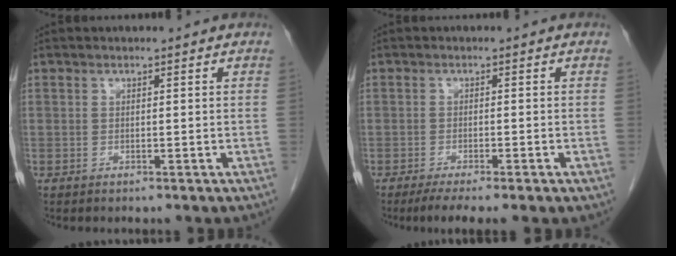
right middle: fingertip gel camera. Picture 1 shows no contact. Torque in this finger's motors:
{"motor_torque": [1.01, -0.92, 0.09, 0.06]}